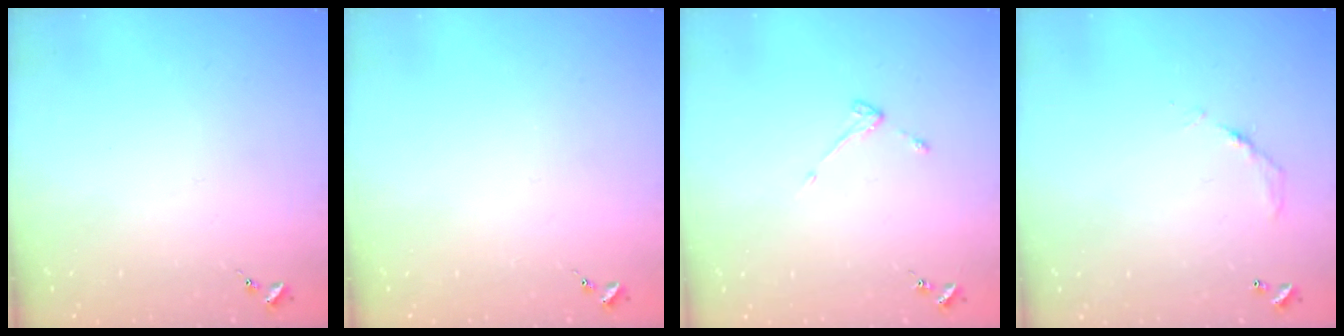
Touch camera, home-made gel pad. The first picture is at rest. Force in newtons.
{"total": 0.0}
{"total": 3.0, "press": 3.0, "slide": 0.4}
{"total": 5.0, "press": 5.0, "slide": 0.3}